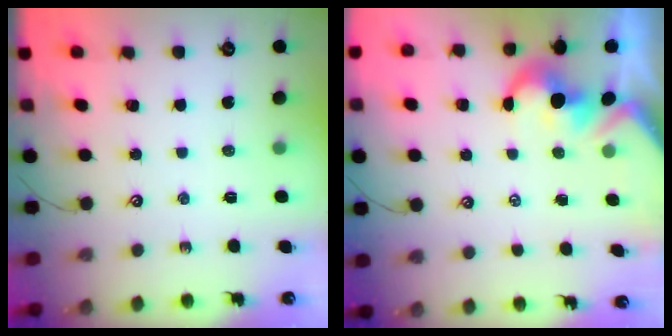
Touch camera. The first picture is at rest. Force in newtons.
{"total": 1.7, "press": 1.5, "slide": 0.8}